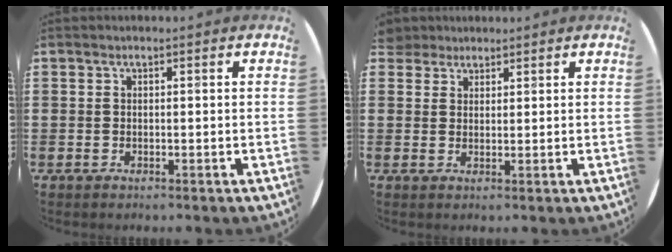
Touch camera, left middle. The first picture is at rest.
{"total": 2.3, "force": [2.1, 1.0, -0.2], "torque": [0.006, 0.002, 0.040]}